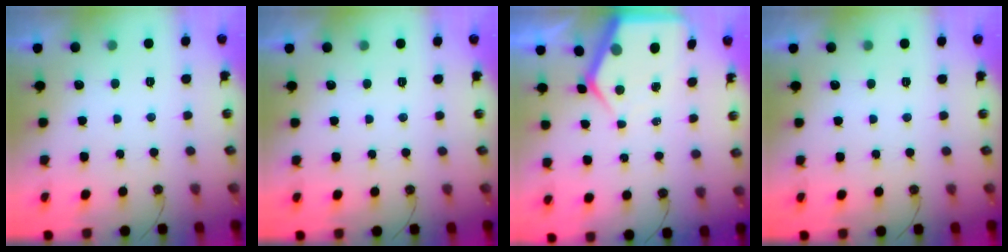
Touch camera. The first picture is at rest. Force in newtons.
{"total": 0.0}
{"total": 7.1, "press": 7.1, "slide": 0.7}
{"total": 0.0}